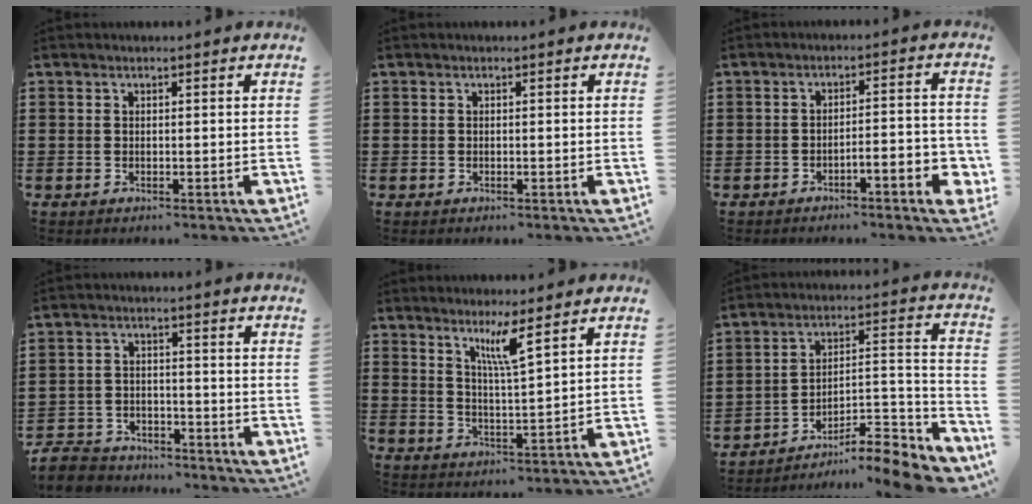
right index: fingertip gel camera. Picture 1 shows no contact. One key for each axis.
{"total": 0.0}
{"total": 4.3, "fx": -2.8, "fy": 0.5, "fz": 3.2, "tx": -0.052, "ty": -0.002, "tz": -0.051}
{"total": 4.8, "fx": -4.6, "fy": 1.2, "fz": 0.3, "tx": -0.020, "ty": 0.005, "tz": -0.098}
{"total": 4.9, "fx": 3.3, "fy": -0.1, "fz": 3.6, "tx": -0.074, "ty": -0.005, "tz": 0.055}
{"total": 8.2, "fx": -7.0, "fy": 1.7, "fz": 4.0, "tx": -0.043, "ty": 0.004, "tz": -0.139}